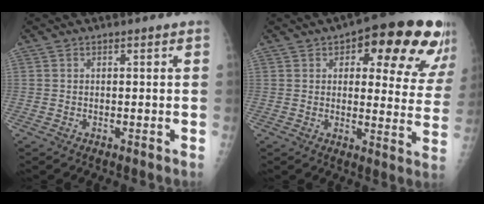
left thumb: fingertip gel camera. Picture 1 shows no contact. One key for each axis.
{"total": 20.8, "fx": 10.9, "fy": 8.3, "fz": 15.7, "tx": -0.152, "ty": -0.021, "tz": 0.132}